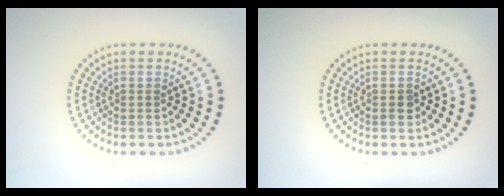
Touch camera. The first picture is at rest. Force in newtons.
{"total": 1.2, "press": 1.2, "slide": 0.3}